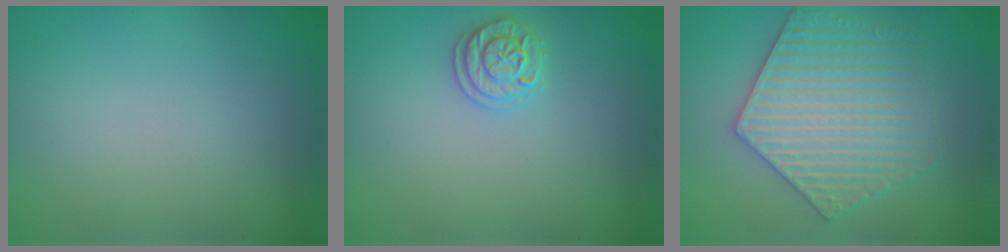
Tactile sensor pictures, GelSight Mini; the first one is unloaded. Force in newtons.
{"total": 1.9, "press": 1.9, "slide": 0.2}
{"total": 5.6, "press": 5.5, "slide": 0.9}